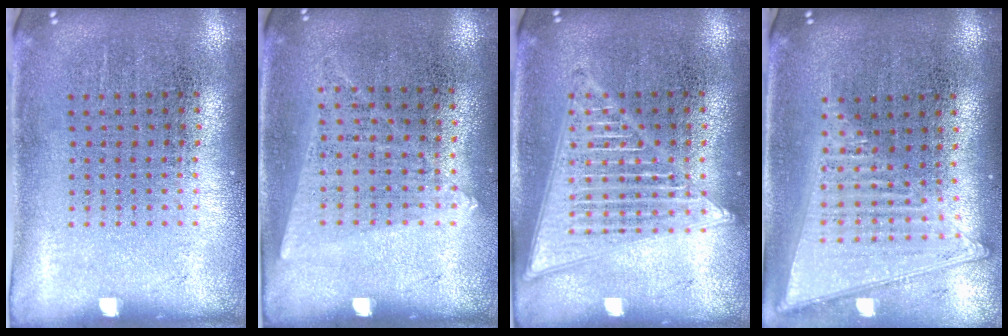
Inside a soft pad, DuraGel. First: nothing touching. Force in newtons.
{"total": 1.2, "press": 1.1, "slide": 0.5}
{"total": 2.7, "press": 2.7, "slide": 0.2}
{"total": 1.7, "press": 1.6, "slide": 0.6}